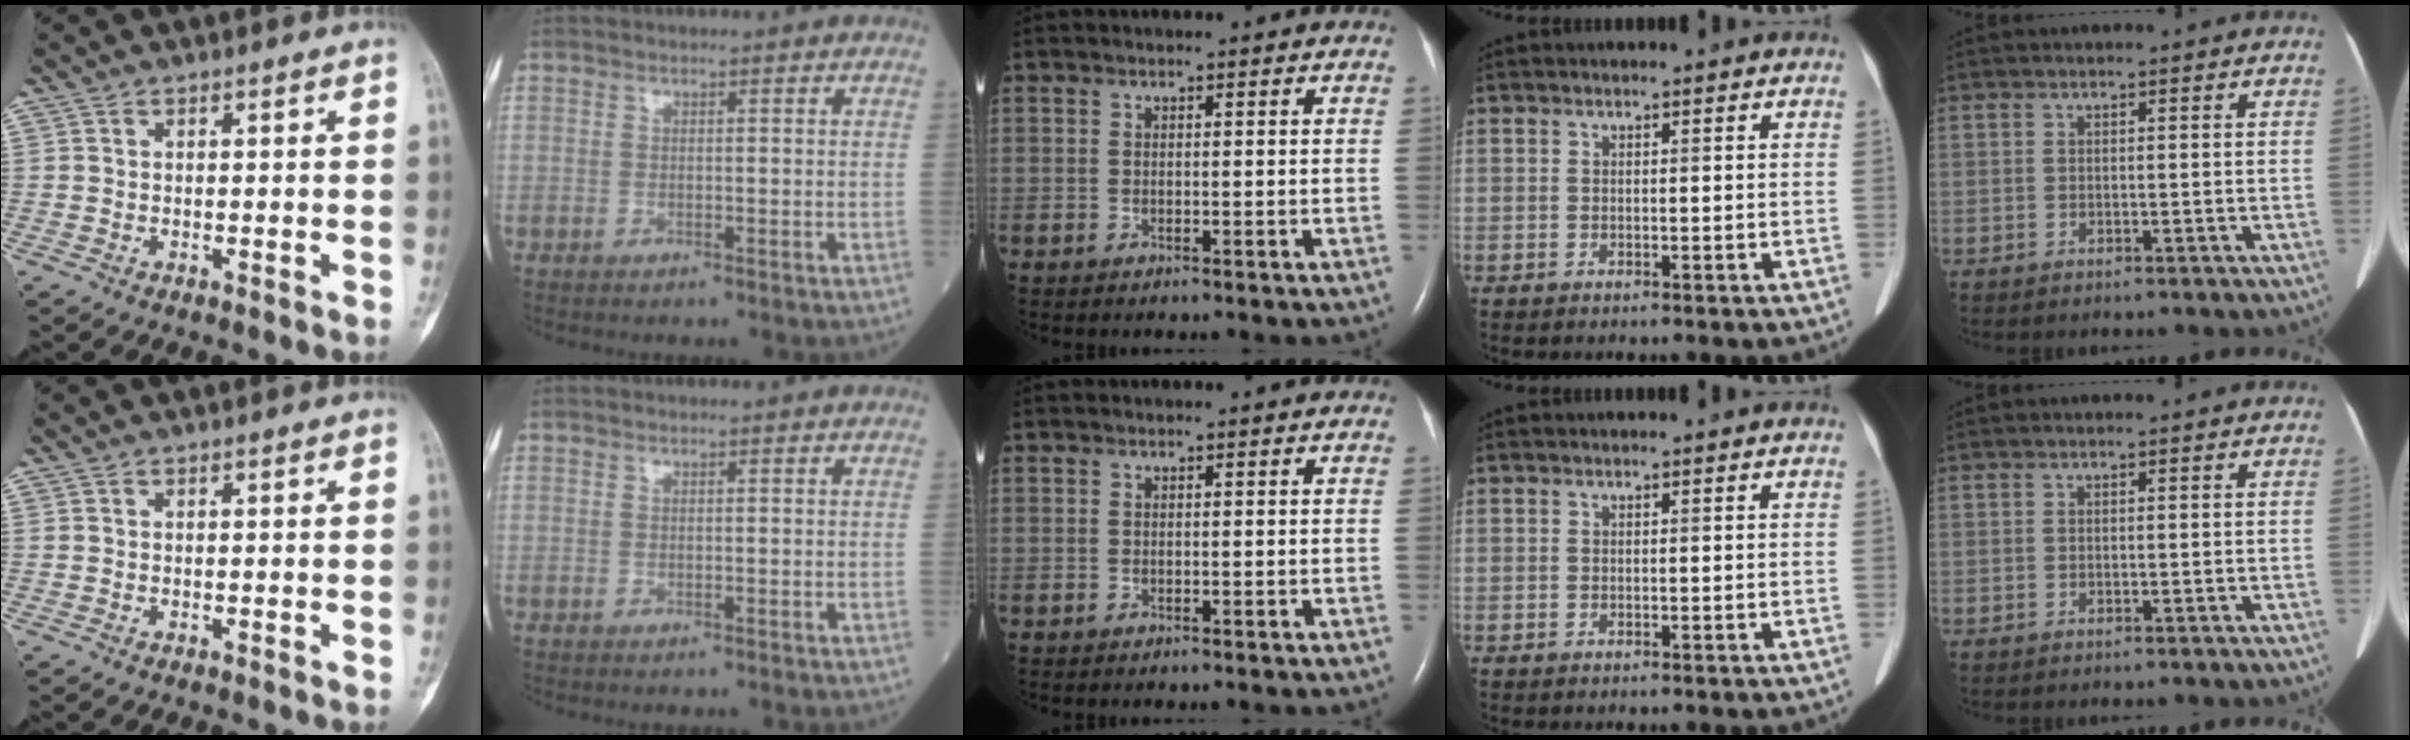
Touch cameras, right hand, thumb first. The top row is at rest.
{}